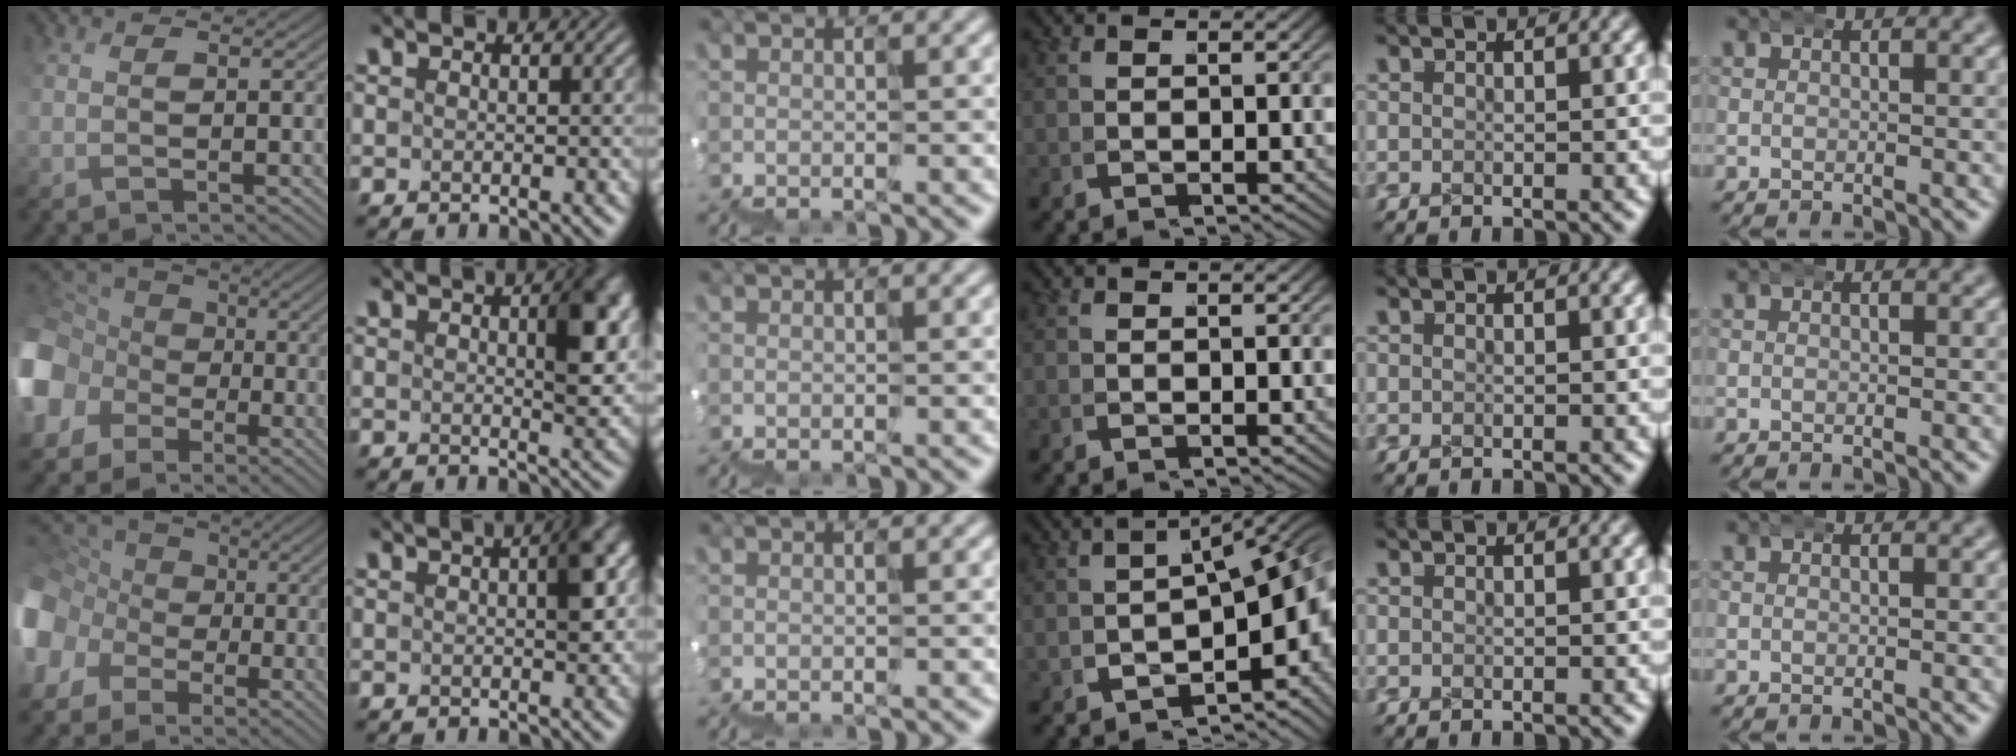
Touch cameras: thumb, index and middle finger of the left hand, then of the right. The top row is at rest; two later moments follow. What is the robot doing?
{"motion": "wrap", "object": "ethernet cable"}